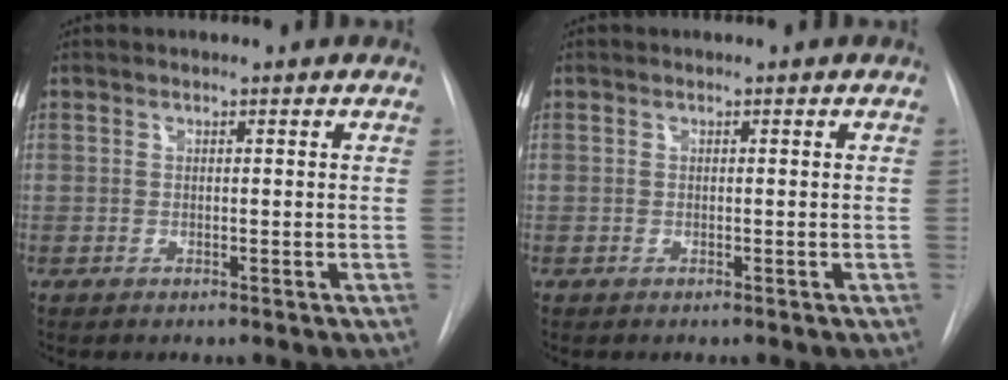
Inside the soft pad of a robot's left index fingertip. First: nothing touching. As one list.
[{"total": 0.0}]